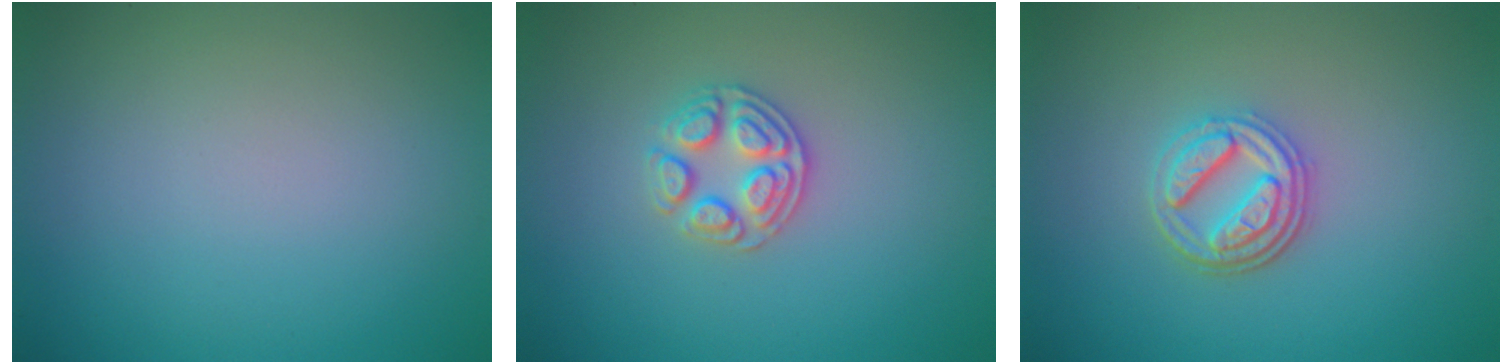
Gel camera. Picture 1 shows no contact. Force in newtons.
{"total": 2.7, "press": 2.6, "slide": 0.8}
{"total": 3.8, "press": 3.2, "slide": 2.1}